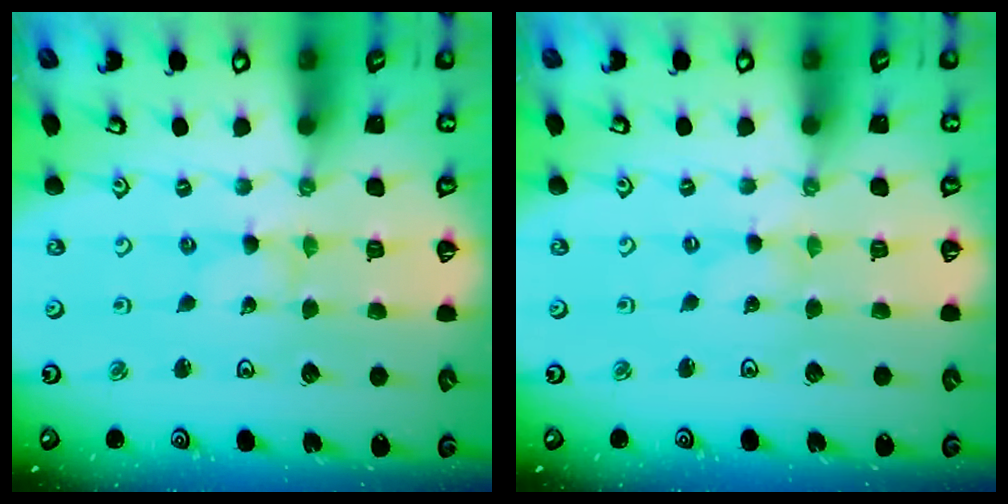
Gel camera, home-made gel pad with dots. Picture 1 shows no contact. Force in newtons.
{"total": 0.0}